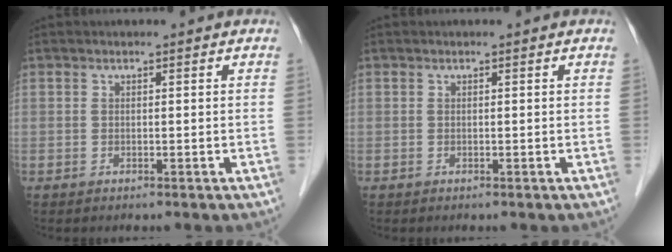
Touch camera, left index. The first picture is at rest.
{"total": 0.0}